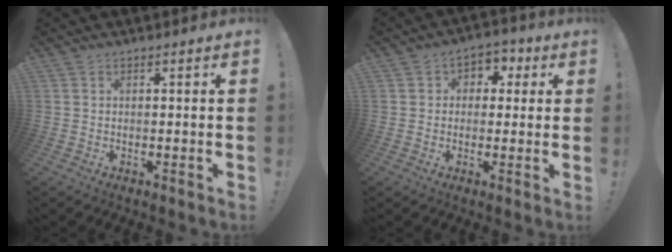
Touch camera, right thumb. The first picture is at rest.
{"total": 5.1, "force": [-0.2, 4.7, 2.1], "torque": [-0.020, 0.010, -0.004]}